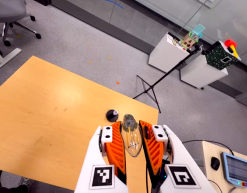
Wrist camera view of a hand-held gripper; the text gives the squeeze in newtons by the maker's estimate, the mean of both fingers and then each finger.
{"total": 24.5, "left": 27.9, "right": 21.2}